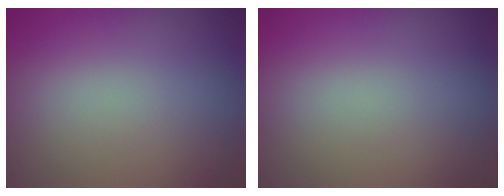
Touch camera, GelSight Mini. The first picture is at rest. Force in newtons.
{"total": 0.0}